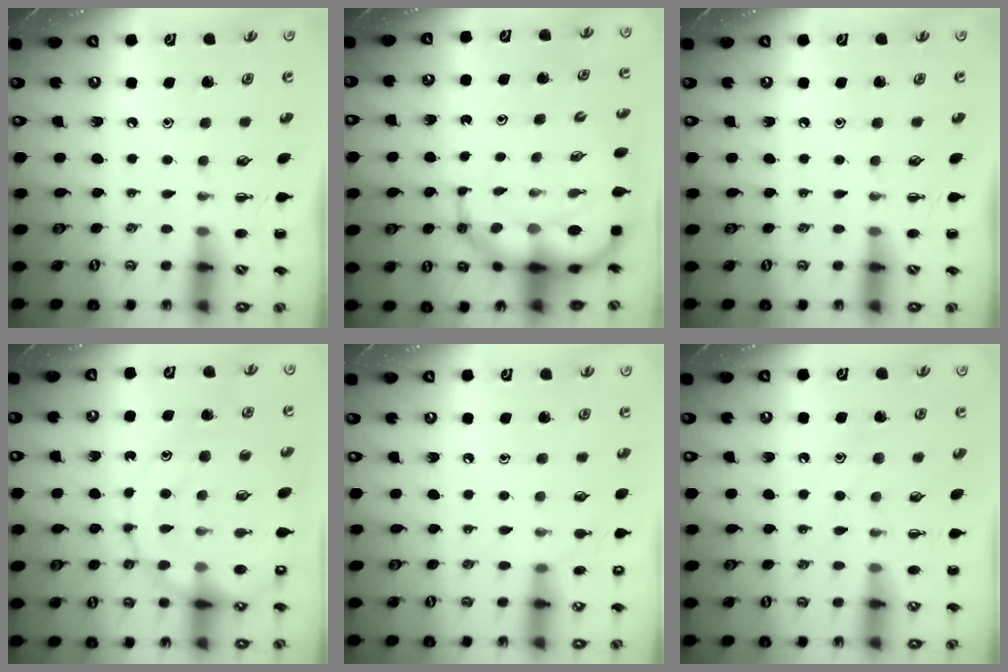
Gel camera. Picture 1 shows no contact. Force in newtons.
{"total": 11.1, "press": 10.7, "slide": 3.1}
{"total": 0.0}
{"total": 15.2, "press": 15.0, "slide": 2.4}
{"total": 6.1, "press": 5.8, "slide": 1.9}
{"total": 9.1, "press": 9.0, "slide": 1.4}